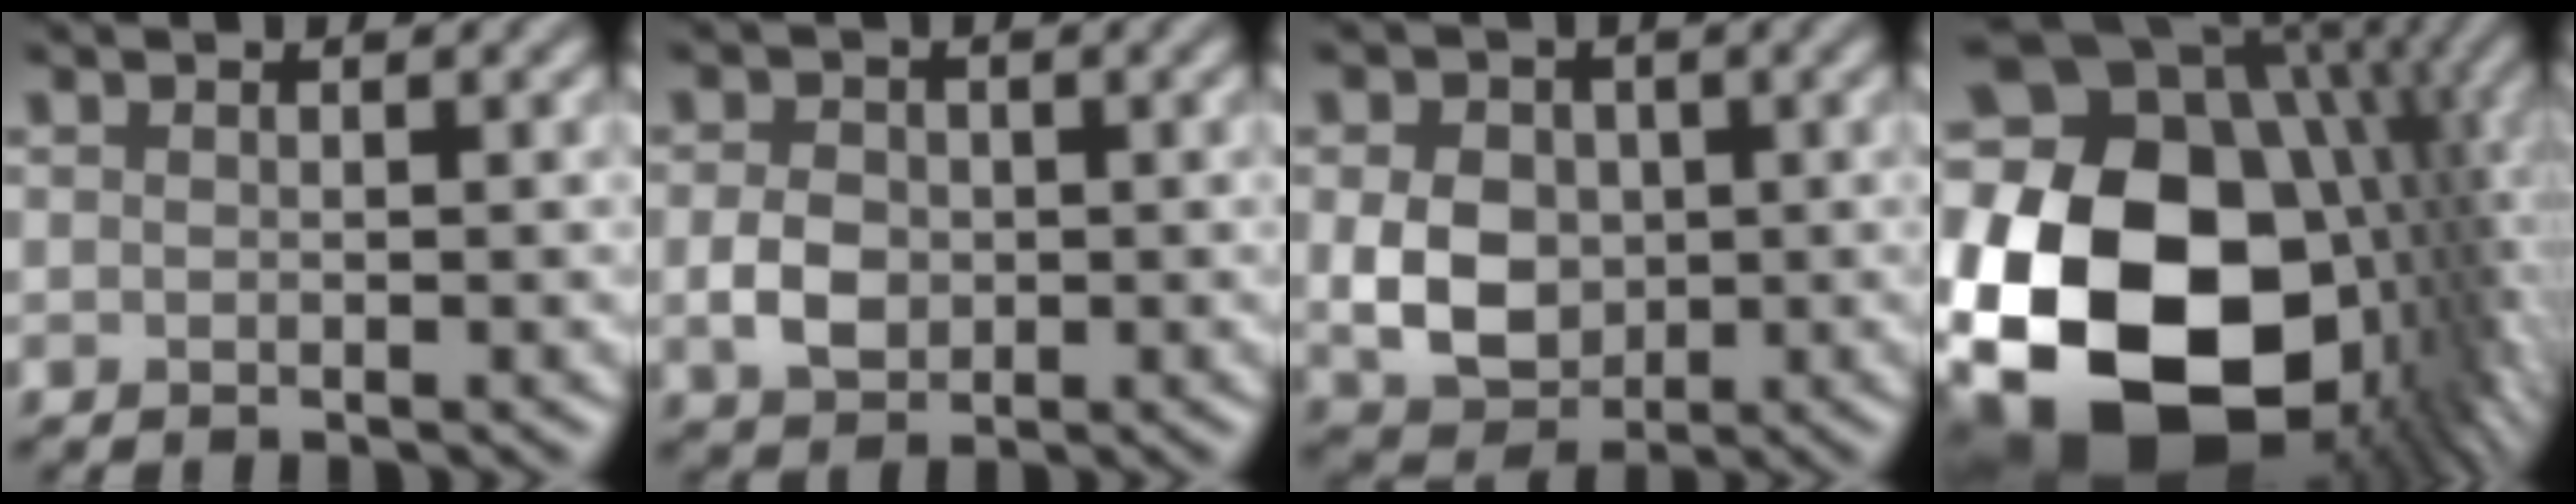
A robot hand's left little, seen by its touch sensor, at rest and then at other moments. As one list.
[{"total": 3.0, "force": [-0.3, 2.4, 1.9], "torque": [-0.039, -0.001, -0.011]}, {"total": 5.6, "force": [0.0, 4.5, 3.4], "torque": [-0.069, -0.005, -0.001]}, {"total": 22.1, "force": [-3.0, 16.7, 14.2], "torque": [-0.286, -0.017, -0.033]}]